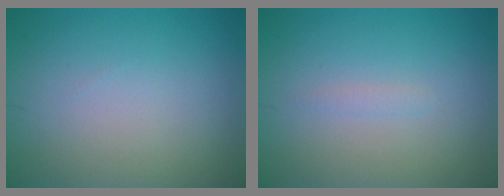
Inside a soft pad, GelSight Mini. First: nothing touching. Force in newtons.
{"total": 0.6, "press": 0.6, "slide": 0.1}